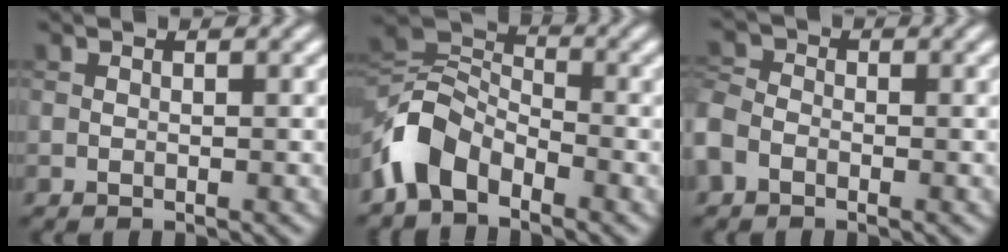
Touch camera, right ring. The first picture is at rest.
{"total": 5.8, "force": [-3.4, 3.5, 3.2], "torque": [-0.062, 0.005, -0.083]}
{"total": 3.1, "force": [-1.7, 2.2, 1.4], "torque": [-0.037, 0.003, -0.051]}